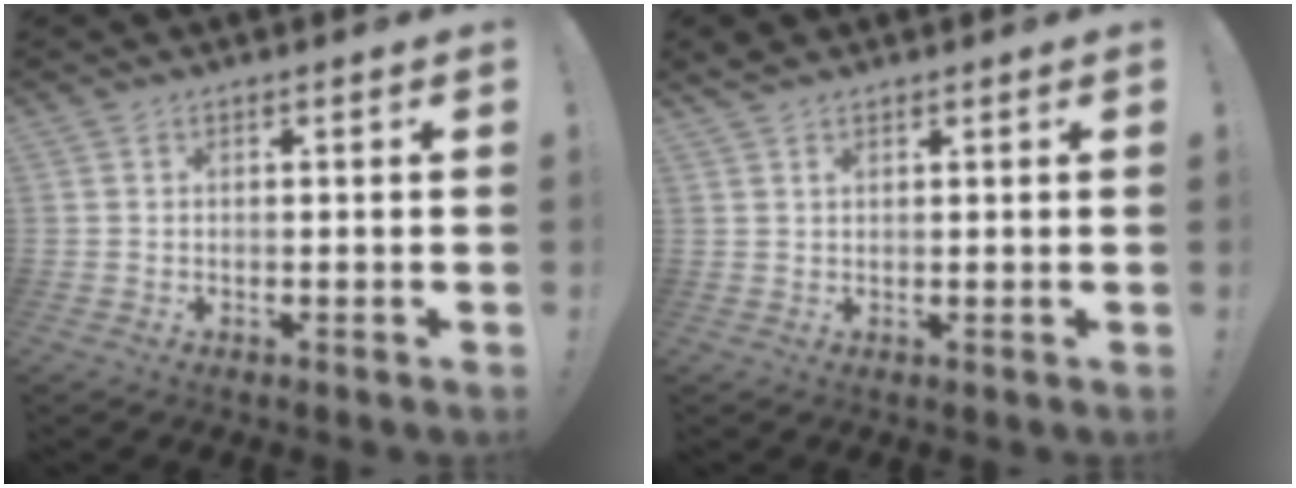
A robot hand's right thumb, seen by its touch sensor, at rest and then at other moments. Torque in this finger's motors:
{"motor_torque": [-0.18, 0.23, 0.32, 0.26, 0.05]}